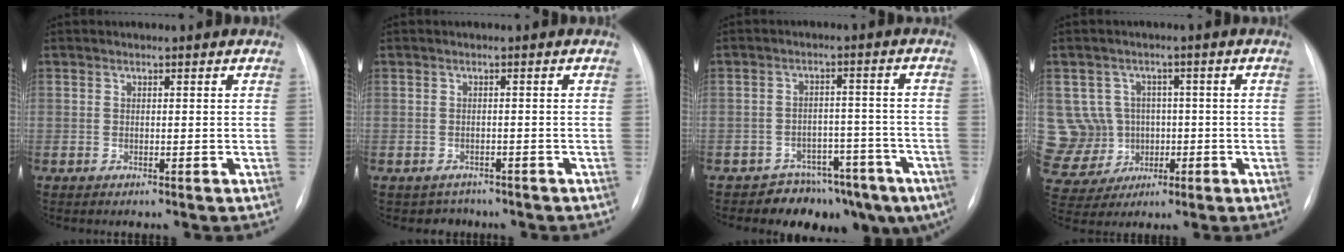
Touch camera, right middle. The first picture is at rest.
{"total": 2.3, "force": [-1.7, 1.5, -0.4], "torque": [0.001, 0.007, -0.024]}
{"total": 10.1, "force": [-8.0, 5.4, 2.9], "torque": [-0.002, 0.052, -0.103]}
{"total": 11.5, "force": [-0.1, 11.3, 2.4], "torque": [-0.082, 0.038, 0.024]}